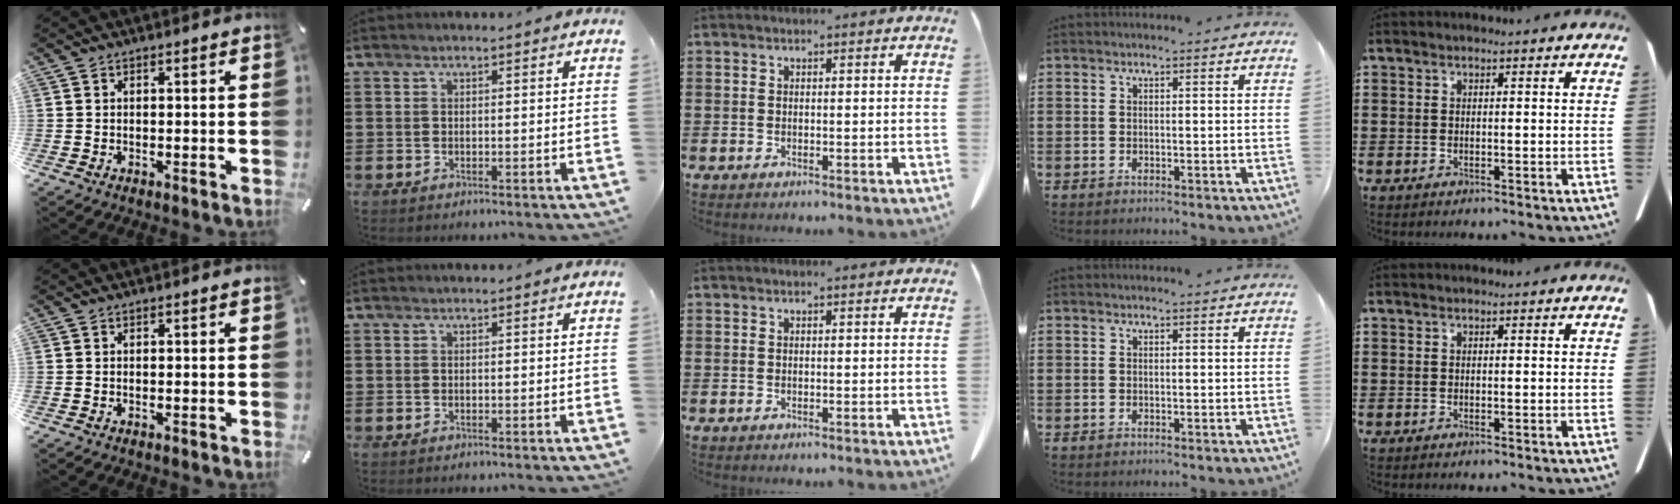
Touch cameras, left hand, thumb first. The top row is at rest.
{}